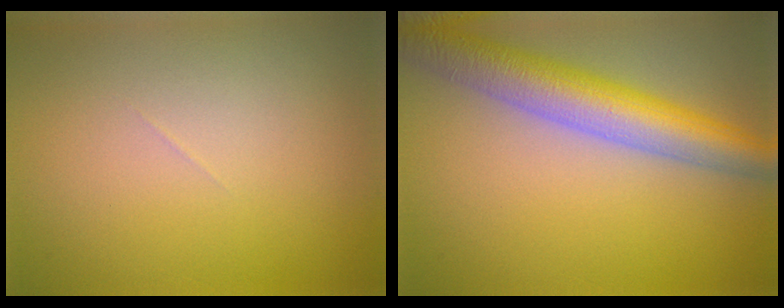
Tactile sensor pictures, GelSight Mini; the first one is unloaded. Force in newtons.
{"total": 7.5, "press": 7.4, "slide": 0.4}